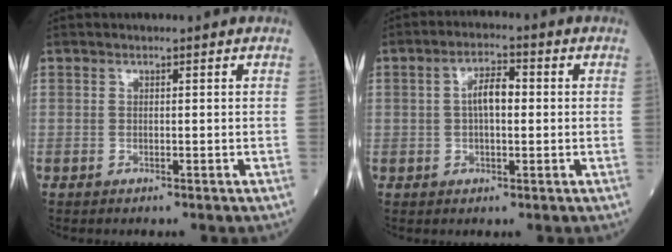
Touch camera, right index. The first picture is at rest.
{"total": 4.9, "force": [0.5, 2.0, 4.5], "torque": [-0.085, 0.012, 0.006]}